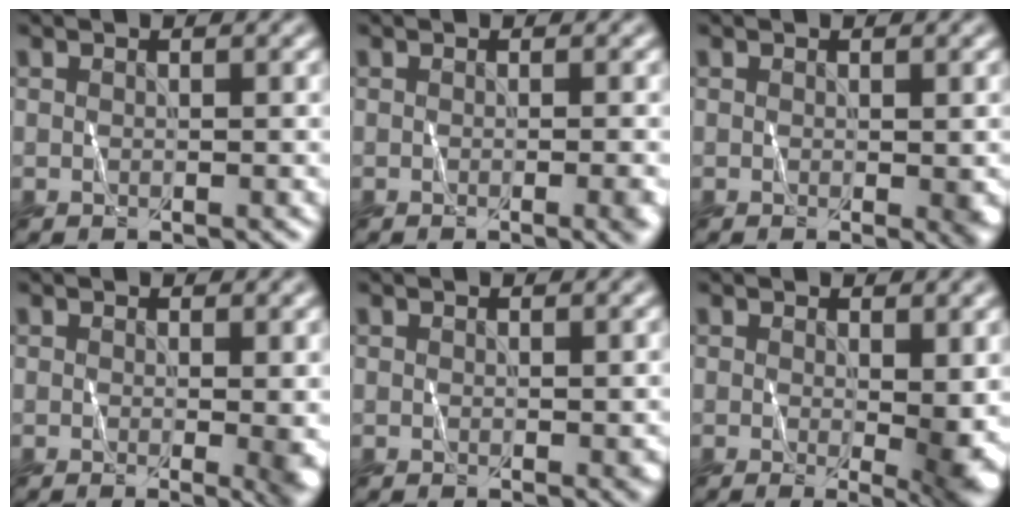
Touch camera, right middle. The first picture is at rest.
{"total": 2.1, "force": [-0.8, 0.7, 1.9], "torque": [-0.006, 0.004, 0.001]}
{"total": 1.3, "force": [-0.2, 0.4, 1.3], "torque": [-0.012, 0.000, 0.005]}
{"total": 2.7, "force": [-0.1, 0.6, 2.6], "torque": [-0.027, -0.004, 0.008]}
{"total": 0.8, "force": [-0.2, 0.4, 0.7], "torque": [-0.003, 0.003, 0.006]}
{"total": 4.7, "force": [0.0, 1.4, 4.5], "torque": [-0.064, -0.008, 0.013]}